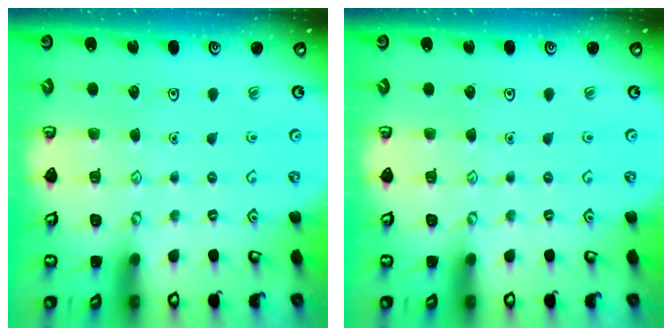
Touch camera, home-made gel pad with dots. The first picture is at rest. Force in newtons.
{"total": 0.0}